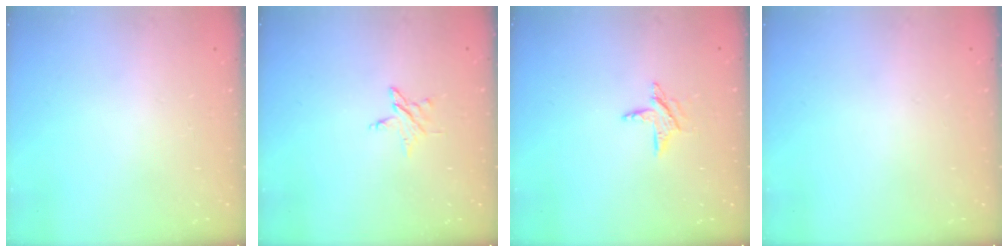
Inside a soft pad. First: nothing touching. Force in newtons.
{"total": 3.3, "press": 3.3, "slide": 0.3}
{"total": 5.9, "press": 5.9, "slide": 0.5}
{"total": 0.0}